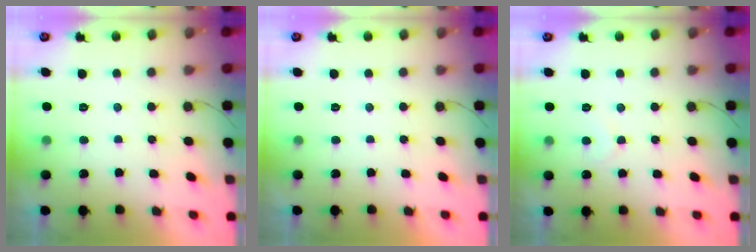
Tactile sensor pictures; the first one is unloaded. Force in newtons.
{"total": 1.8, "press": 1.8, "slide": 0.1}
{"total": 4.8, "press": 4.8, "slide": 0.3}